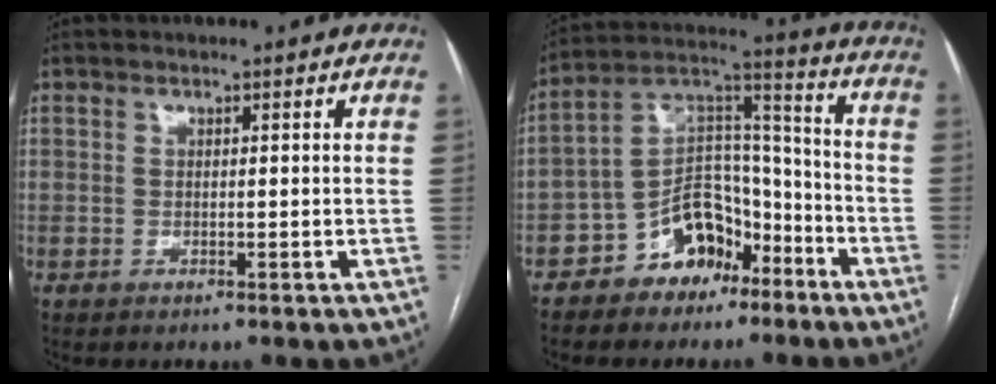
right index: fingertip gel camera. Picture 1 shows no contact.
{"total": 11.8, "force": [-7.1, 7.5, 5.5], "torque": [-0.099, 0.046, -0.121]}